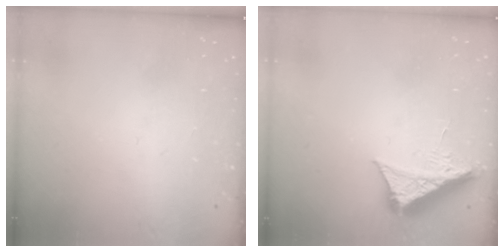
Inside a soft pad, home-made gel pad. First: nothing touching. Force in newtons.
{"total": 8.2, "press": 8.2, "slide": 0.3}